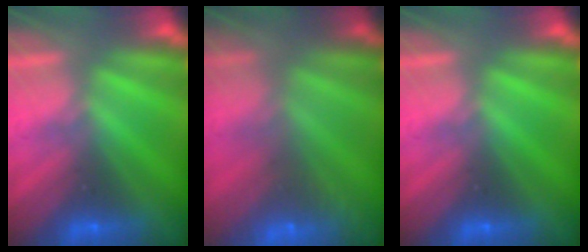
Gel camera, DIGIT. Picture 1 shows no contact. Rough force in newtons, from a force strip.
{"total": 7.8}
{"total": 0.0}